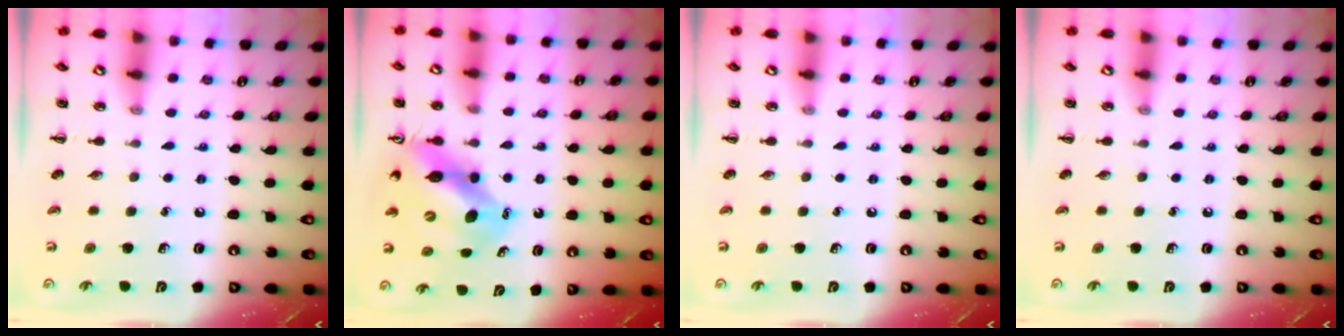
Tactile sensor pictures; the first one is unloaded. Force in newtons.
{"total": 9.9, "press": 9.5, "slide": 2.8}
{"total": 0.0}
{"total": 0.0}